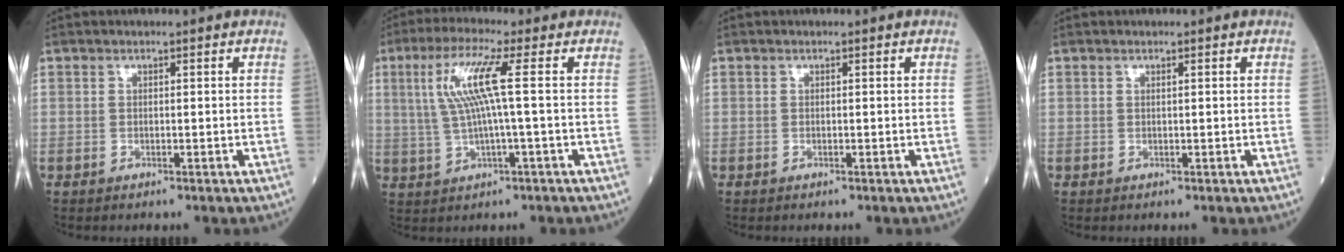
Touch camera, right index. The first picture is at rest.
{"total": 8.0, "force": [1.5, -0.6, 7.8], "torque": [-0.167, 0.014, 0.033]}
{"total": 0.0}
{"total": 0.0}